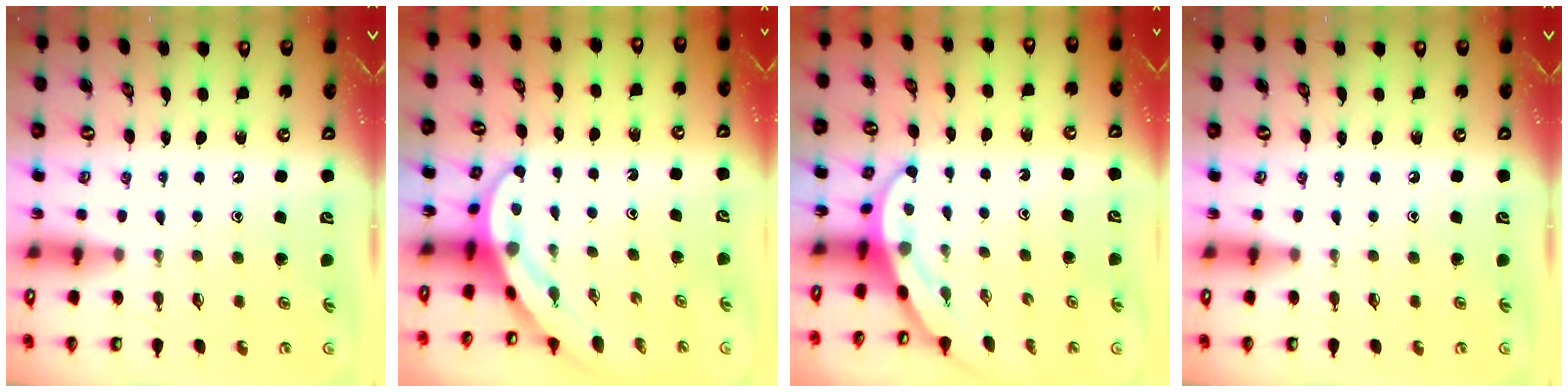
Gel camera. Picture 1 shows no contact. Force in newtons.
{"total": 4.5, "press": 4.5, "slide": 0.3}
{"total": 3.1, "press": 3.1, "slide": 0.2}
{"total": 0.0}